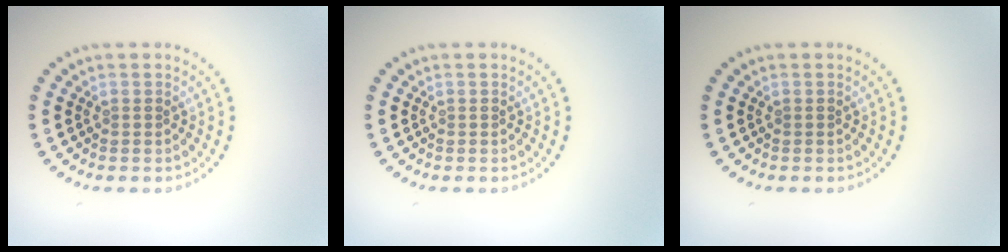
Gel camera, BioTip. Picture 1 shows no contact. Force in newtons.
{"total": 0.0}
{"total": 0.0}